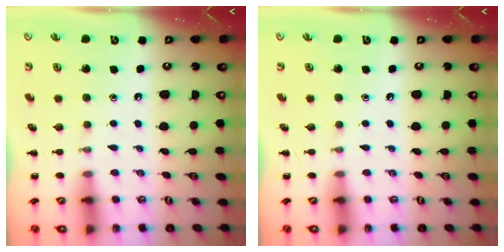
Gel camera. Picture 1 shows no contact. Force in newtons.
{"total": 0.0}